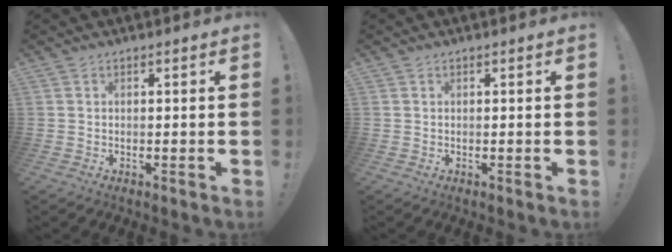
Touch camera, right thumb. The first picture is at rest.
{"total": 0.0}